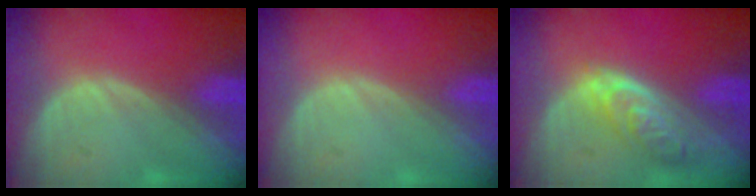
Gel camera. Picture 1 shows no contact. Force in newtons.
{"total": 0.0}
{"total": 6.2, "press": 5.7, "slide": 2.6}